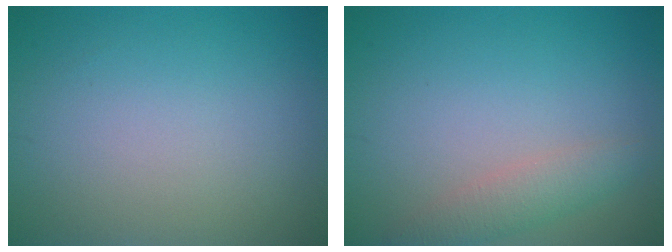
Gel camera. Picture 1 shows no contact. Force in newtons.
{"total": 2.3, "press": 2.3, "slide": 0.1}